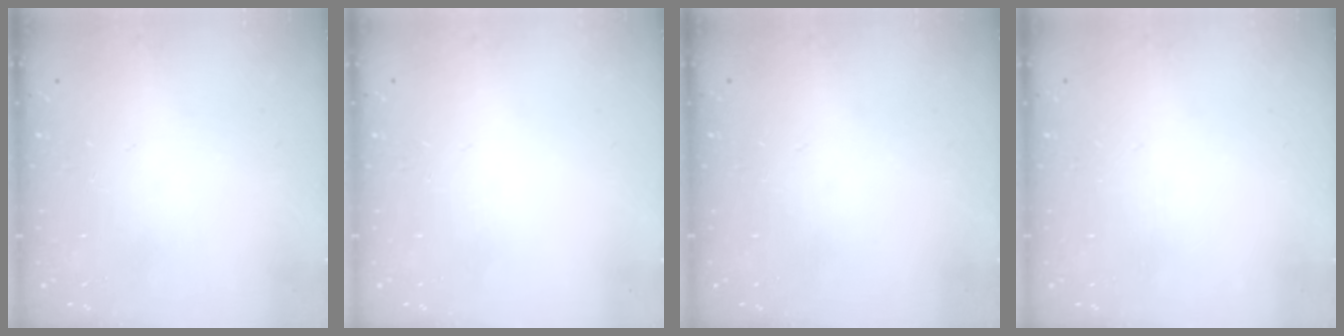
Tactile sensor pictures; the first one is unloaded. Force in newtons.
{"total": 0.0}
{"total": 0.0}
{"total": 0.0}